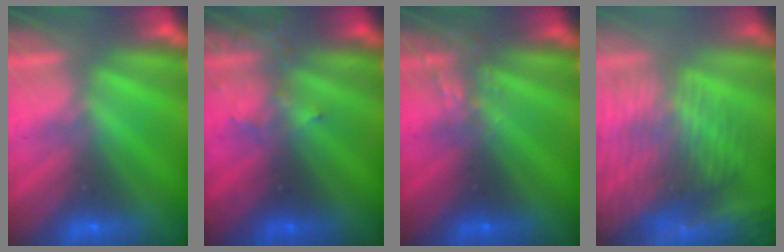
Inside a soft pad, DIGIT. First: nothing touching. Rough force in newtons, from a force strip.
{"total": 3.3}
{"total": 2.6}
{"total": 8.6}